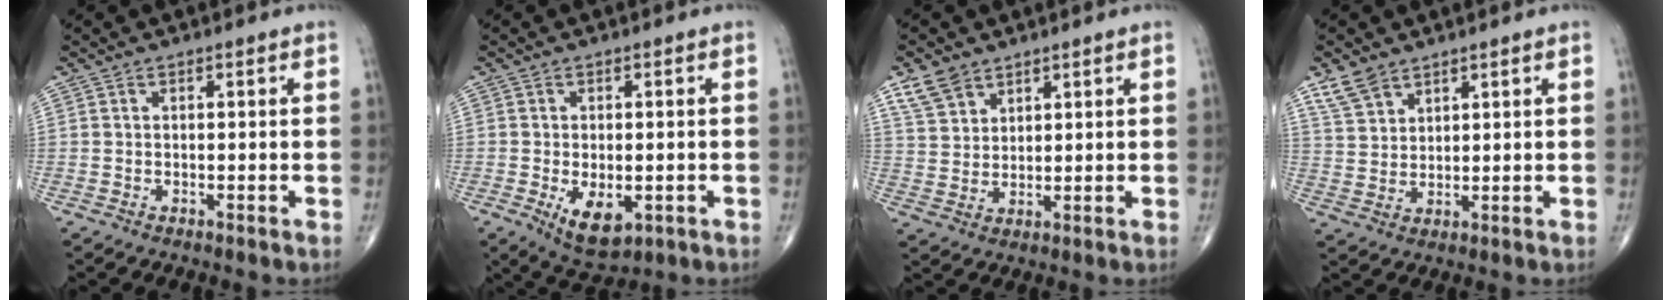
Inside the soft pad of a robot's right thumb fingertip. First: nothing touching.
{"total": 7.4, "force": [-2.1, 4.0, 5.9], "torque": [-0.088, -0.008, -0.022]}
{"total": 6.1, "force": [4.3, 3.8, 2.2], "torque": [-0.033, -0.017, 0.091]}
{"total": 5.6, "force": [4.1, 3.2, 2.1], "torque": [-0.033, -0.016, 0.089]}